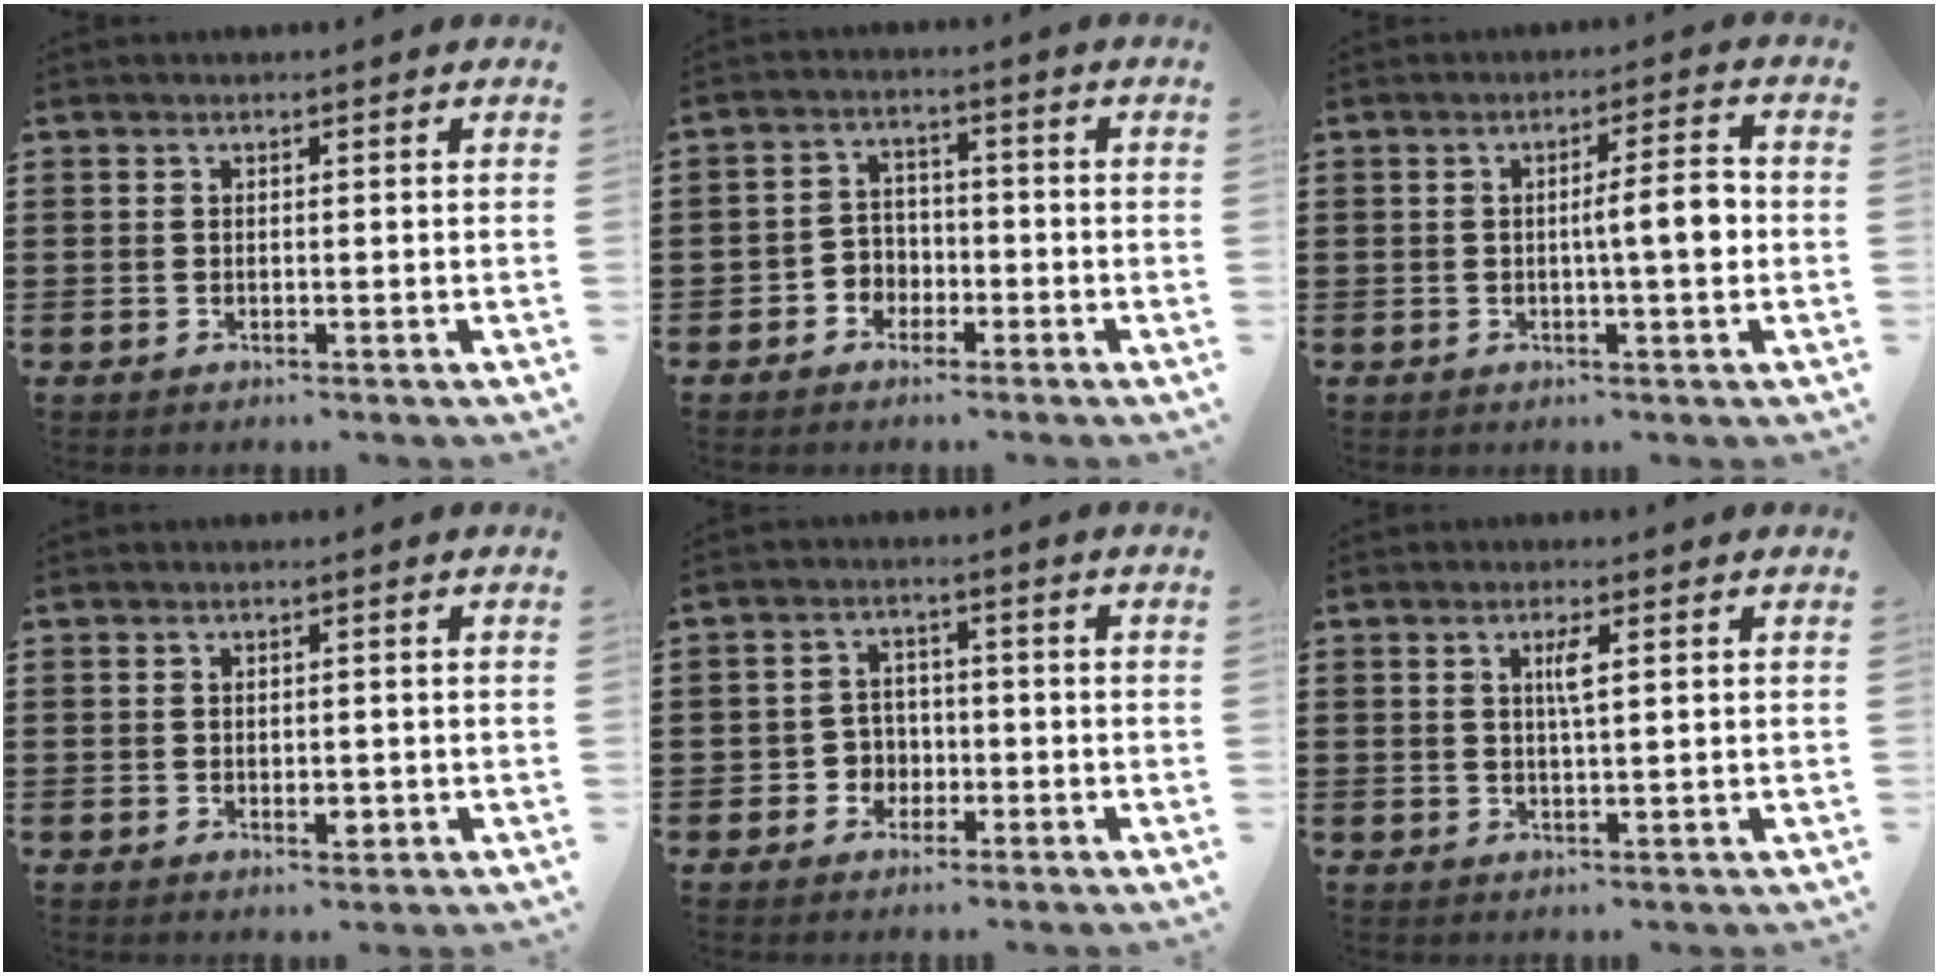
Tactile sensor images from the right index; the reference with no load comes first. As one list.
[{"total": 3.3, "force": [-2.0, 2.4, 0.7], "torque": [-0.024, 0.007, -0.045]}, {"total": 5.4, "force": [-0.3, 0.7, 5.3], "torque": [-0.078, -0.005, -0.014]}, {"total": 1.6, "force": [-0.3, 0.9, 1.3], "torque": [-0.024, 0.000, -0.006]}, {"total": 3.3, "force": [-1.4, 2.8, 1.0], "torque": [-0.029, 0.004, -0.031]}, {"total": 2.3, "force": [0.6, 0.3, 2.2], "torque": [-0.045, 0.003, 0.008]}]